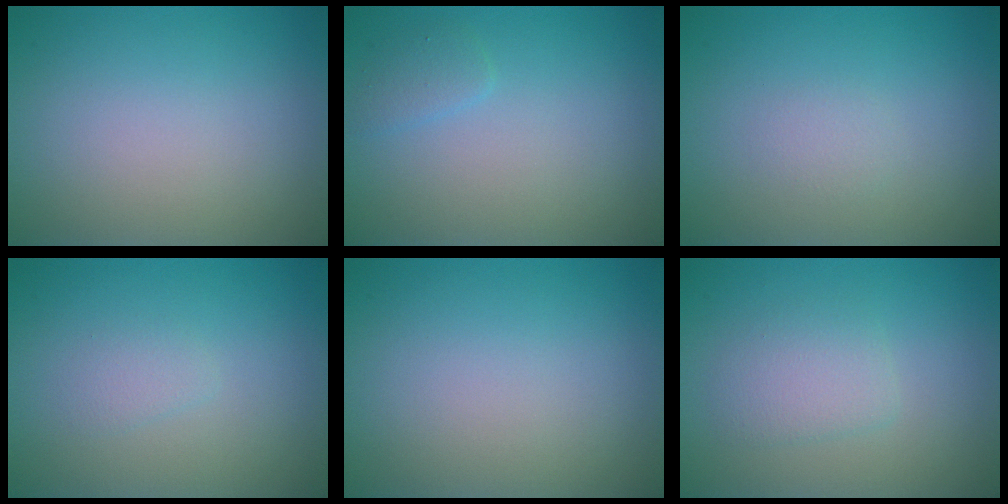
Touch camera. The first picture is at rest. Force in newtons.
{"total": 1.1, "press": 1.1, "slide": 0.1}
{"total": 0.8, "press": 0.8, "slide": 0.1}
{"total": 0.9, "press": 0.9, "slide": 0.0}
{"total": 0.0}
{"total": 2.1, "press": 2.1, "slide": 0.1}